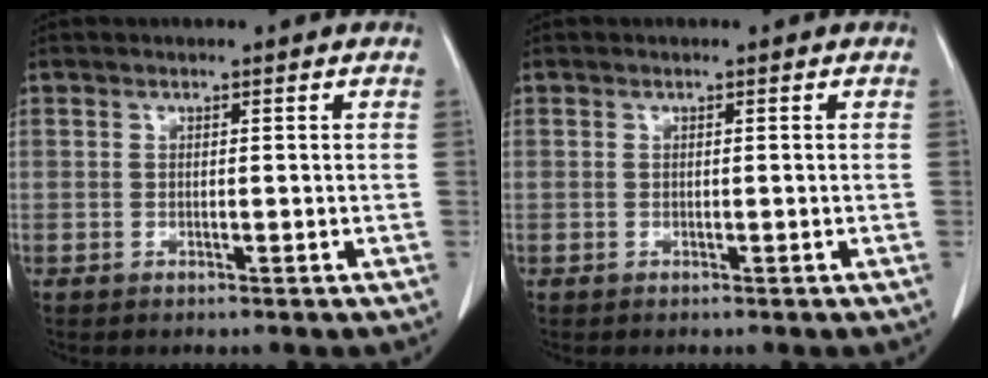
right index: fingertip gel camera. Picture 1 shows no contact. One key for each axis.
{"total": 0.0}